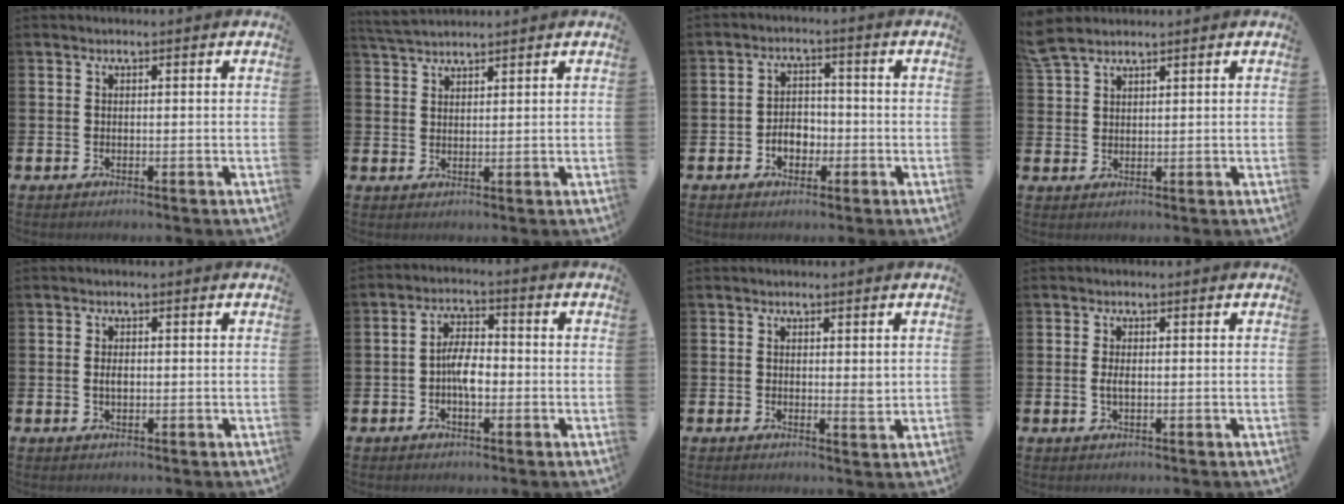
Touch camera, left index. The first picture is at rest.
{"total": 3.2, "force": [3.1, 0.4, 0.6], "torque": [-0.015, -0.011, 0.058]}
{"total": 3.5, "force": [-1.2, 2.6, 2.0], "torque": [-0.027, 0.000, -0.030]}
{"total": 3.6, "force": [3.2, 1.3, 0.9], "torque": [-0.014, -0.009, 0.057]}
{"total": 1.2, "force": [0.2, 0.6, 1.0], "torque": [-0.015, 0.002, 0.001]}
{"total": 4.2, "force": [-1.1, 2.0, 3.5], "torque": [-0.050, 0.005, -0.023]}
{"total": 1.4, "force": [0.7, 0.6, 1.0], "torque": [-0.001, -0.009, 0.007]}
{"total": 1.5, "force": [0.0, 0.6, 1.4], "torque": [-0.022, 0.000, -0.001]}